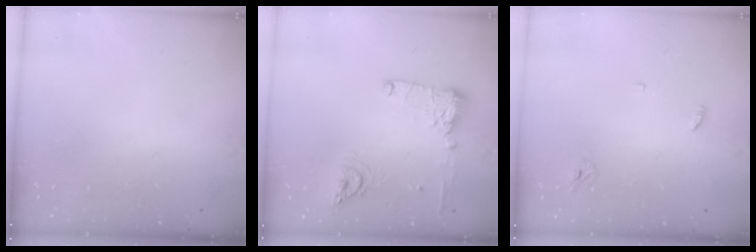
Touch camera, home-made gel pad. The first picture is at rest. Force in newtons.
{"total": 12.7, "press": 12.4, "slide": 2.7}
{"total": 3.2, "press": 3.2, "slide": 0.2}